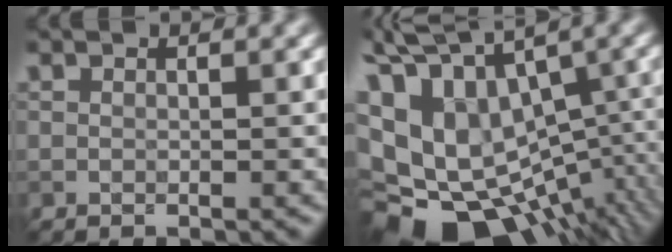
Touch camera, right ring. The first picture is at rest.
{"total": 14.5, "force": [-1.3, 9.3, 11.1], "torque": [-0.177, 0.014, 0.025]}